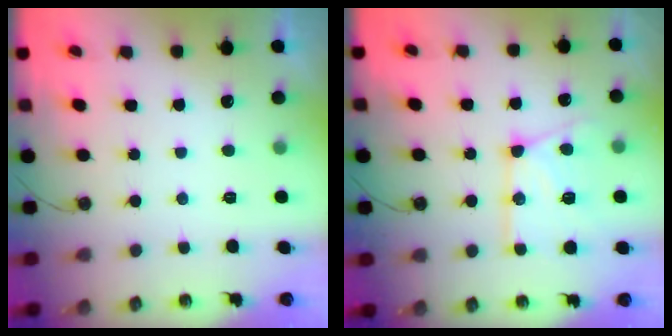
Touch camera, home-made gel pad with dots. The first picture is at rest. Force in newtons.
{"total": 15.7, "press": 15.6, "slide": 2.0}